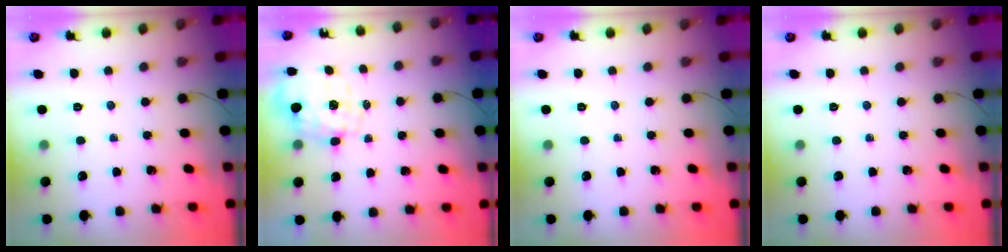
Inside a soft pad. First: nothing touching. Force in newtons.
{"total": 2.3, "press": 2.1, "slide": 1.1}
{"total": 0.0}
{"total": 0.0}